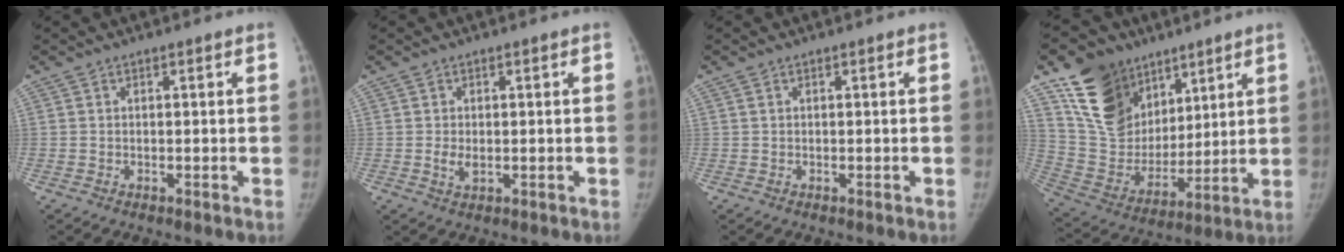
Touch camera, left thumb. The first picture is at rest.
{"total": 1.9, "force": [-0.2, 1.2, 1.4], "torque": [-0.028, -0.013, -0.002]}
{"total": 0.0}
{"total": 20.2, "force": [11.6, 13.8, 9.0], "torque": [-0.117, -0.051, 0.226]}